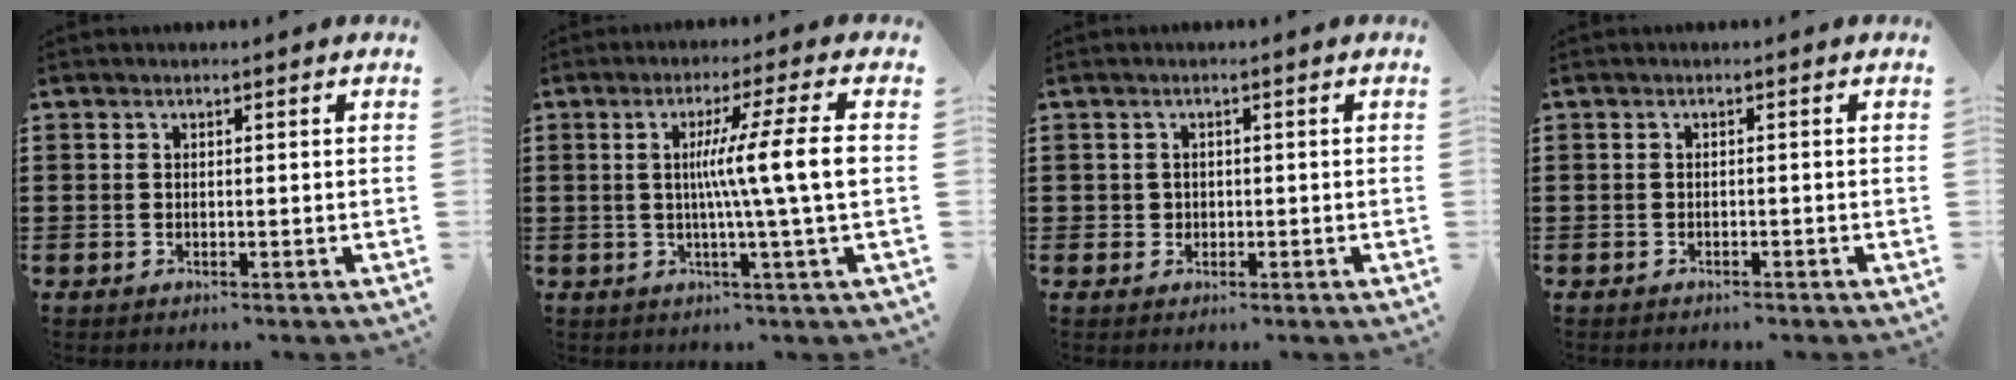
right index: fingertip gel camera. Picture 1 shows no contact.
{"total": 10.1, "force": [0.3, -0.4, 10.1], "torque": [-0.181, -0.003, -0.002]}
{"total": 1.1, "force": [0.0, 1.1, 0.2], "torque": [-0.006, 0.007, -0.002]}
{"total": 0.6, "force": [-0.6, 0.1, 0.2], "torque": [-0.006, -0.002, -0.012]}